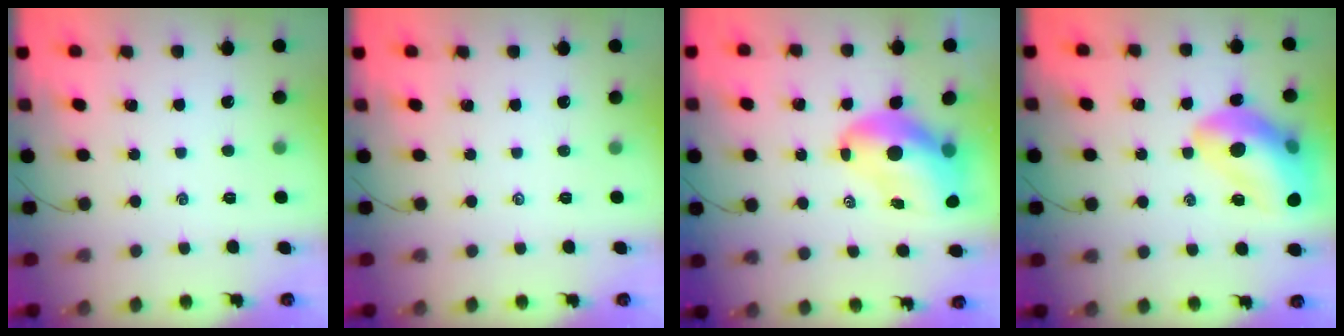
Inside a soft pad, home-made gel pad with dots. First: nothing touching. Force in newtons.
{"total": 0.0}
{"total": 11.5, "press": 11.1, "slide": 3.1}
{"total": 19.4, "press": 19.1, "slide": 3.3}